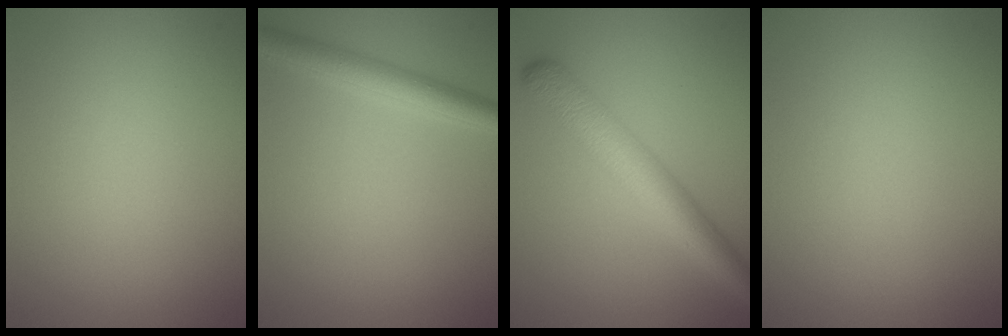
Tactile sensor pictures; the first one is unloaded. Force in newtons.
{"total": 3.0, "press": 3.0, "slide": 0.1}
{"total": 5.1, "press": 5.1, "slide": 0.1}
{"total": 0.0}